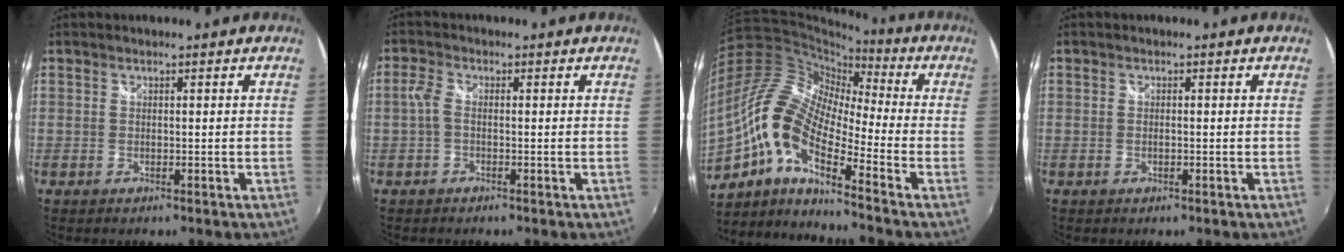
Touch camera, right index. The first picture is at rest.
{"total": 2.4, "force": [-0.3, 1.2, 2.1], "torque": [-0.048, 0.005, -0.008]}
{"total": 15.4, "force": [-6.0, 5.4, 13.2], "torque": [-0.240, 0.001, -0.140]}
{"total": 0.7, "force": [-0.2, 0.2, 0.7], "torque": [-0.015, 0.000, -0.005]}